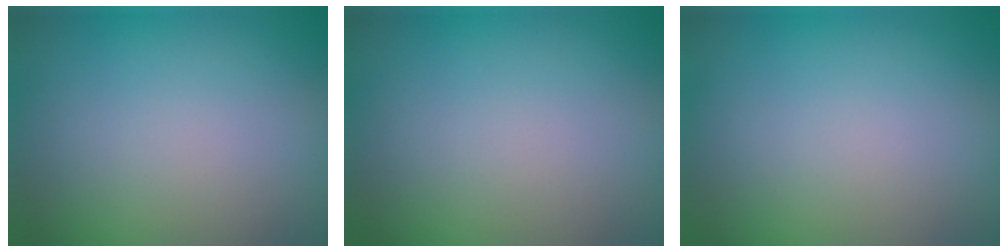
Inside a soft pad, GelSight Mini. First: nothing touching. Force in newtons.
{"total": 0.0}
{"total": 0.0}